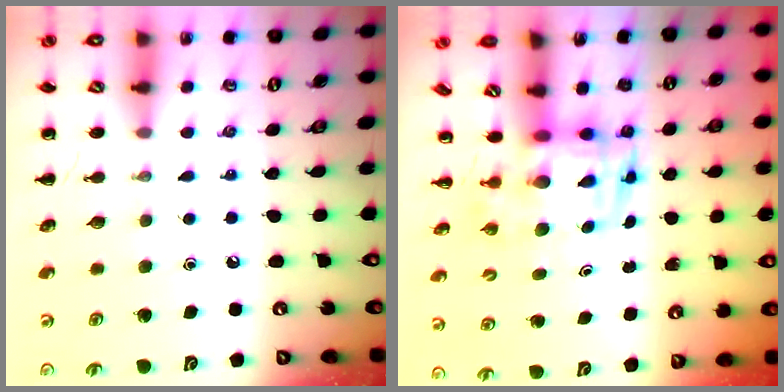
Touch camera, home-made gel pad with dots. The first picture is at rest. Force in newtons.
{"total": 3.7, "press": 3.6, "slide": 0.7}